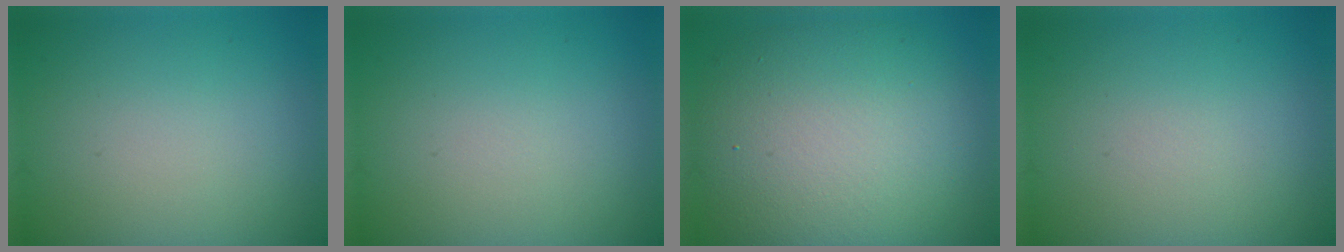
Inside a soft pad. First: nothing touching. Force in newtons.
{"total": 0.0}
{"total": 11.5, "press": 11.5, "slide": 0.3}
{"total": 0.0}